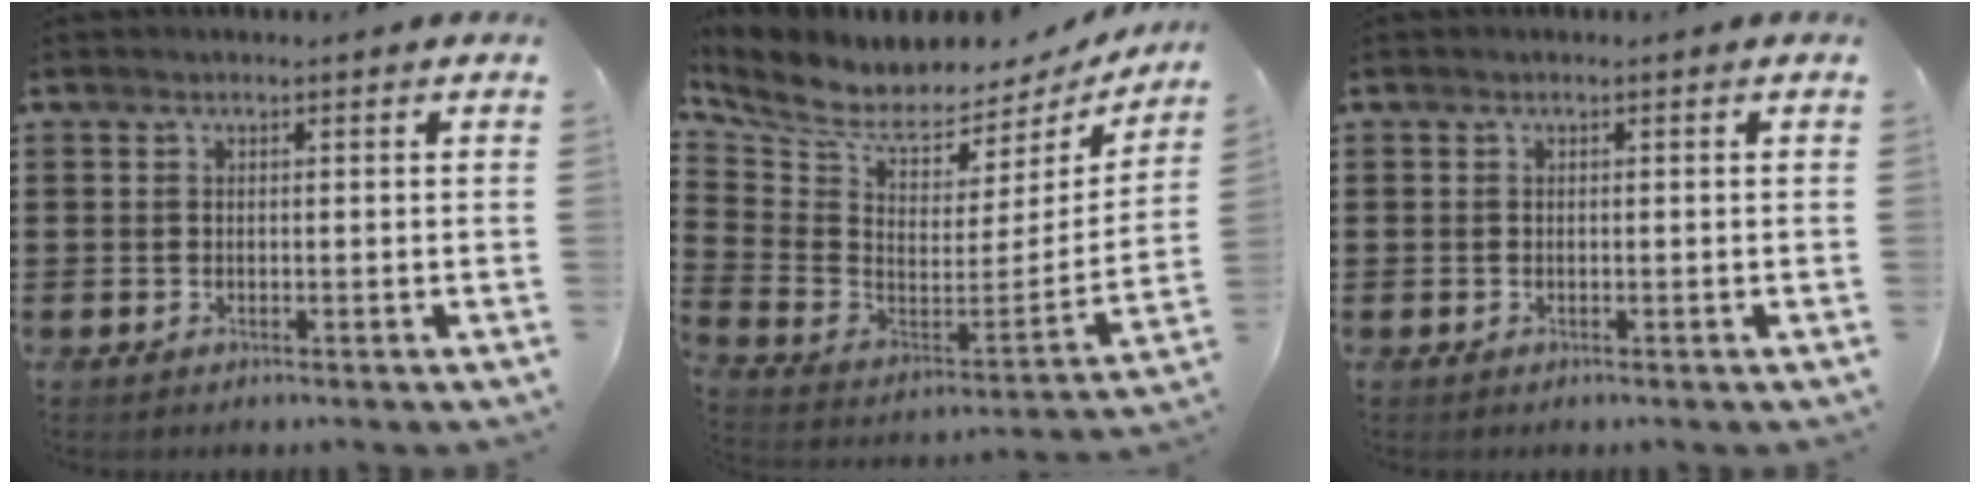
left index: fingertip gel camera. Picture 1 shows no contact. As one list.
[{"total": 5.4, "force": [4.8, 1.7, 1.8], "torque": [-0.068, -0.053, 0.081]}, {"total": 0.0}]